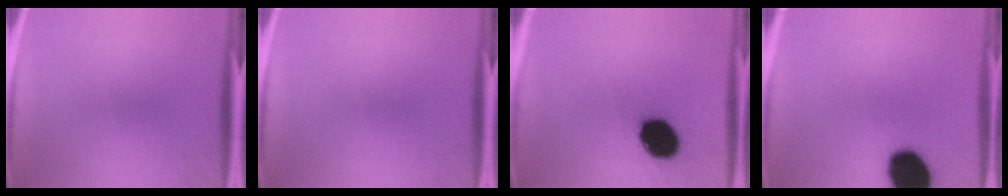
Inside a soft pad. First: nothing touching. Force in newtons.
{"total": 0.0}
{"total": 14.0}
{"total": 17.1}